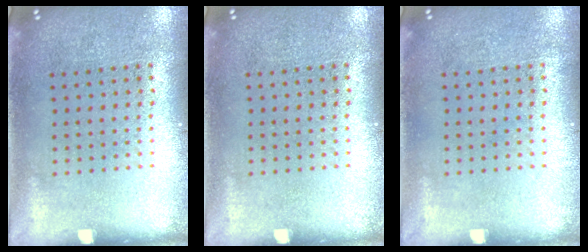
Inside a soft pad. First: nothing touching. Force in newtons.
{"total": 0.0}
{"total": 0.0}